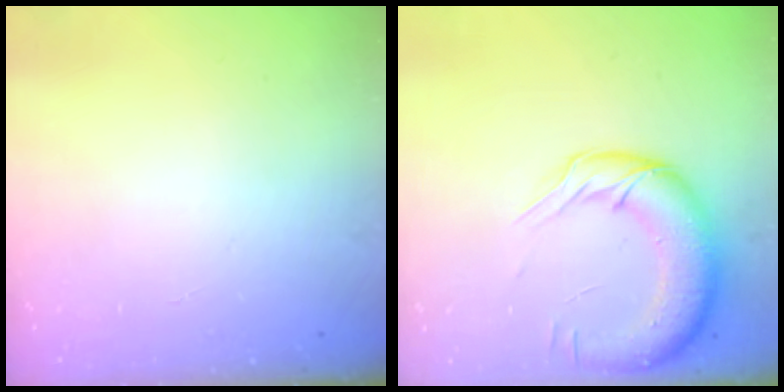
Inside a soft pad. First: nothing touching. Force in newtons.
{"total": 15.7, "press": 15.3, "slide": 3.6}